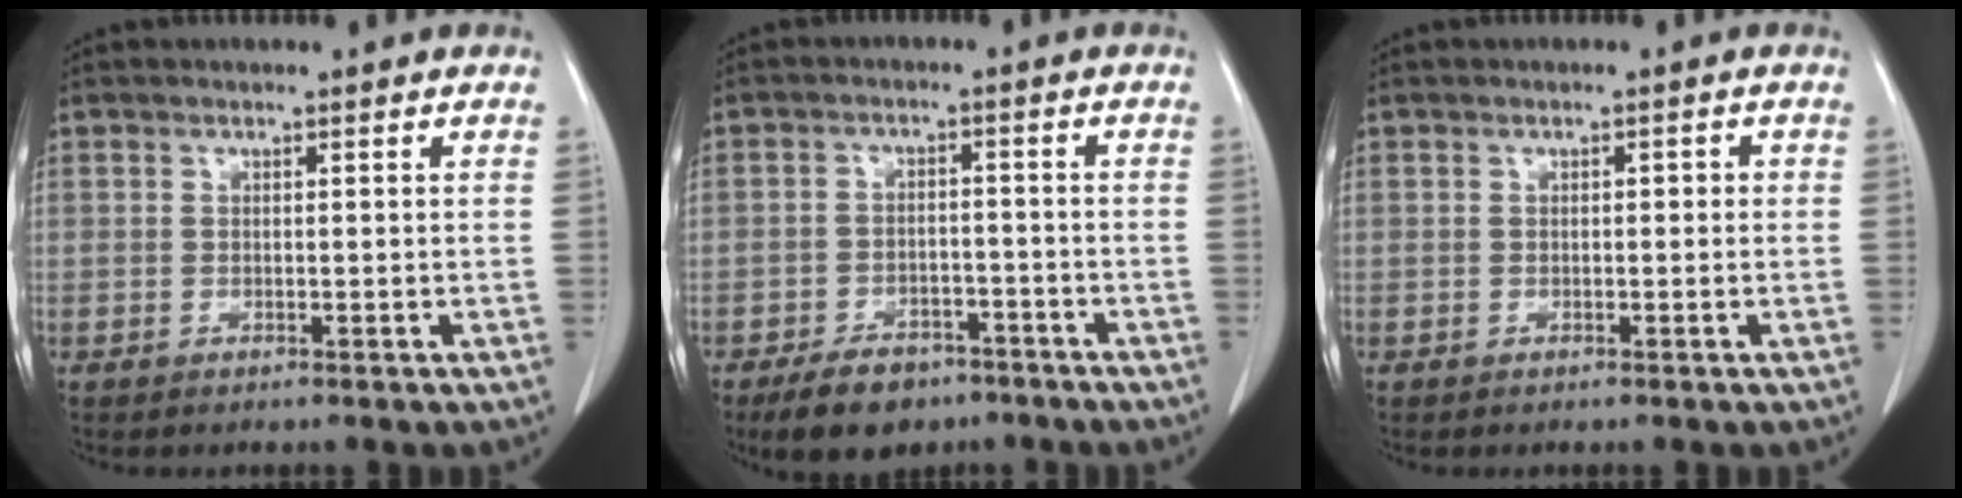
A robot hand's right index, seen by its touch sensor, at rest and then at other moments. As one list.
[{"total": 7.8, "force": [-5.7, 4.2, 3.3], "torque": [-0.060, 0.002, -0.089]}, {"total": 0.8, "force": [0.0, 0.5, 0.7], "torque": [-0.007, 0.004, -0.001]}]